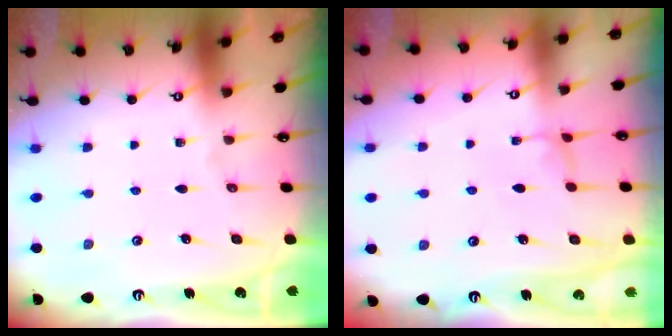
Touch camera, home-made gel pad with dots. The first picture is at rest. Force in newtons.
{"total": 2.4, "press": 2.4, "slide": 0.3}